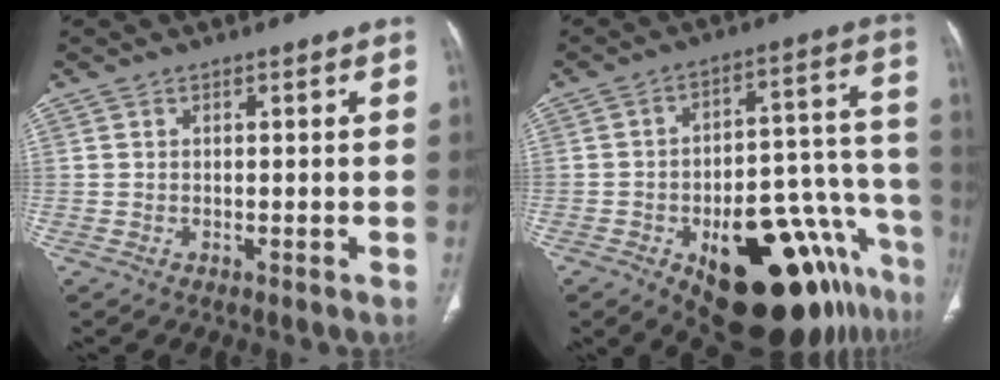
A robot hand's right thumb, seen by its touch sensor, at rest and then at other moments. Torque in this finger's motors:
{"motor_torque": [4.53, 0.47, 1.82, -0.95, 0.48]}